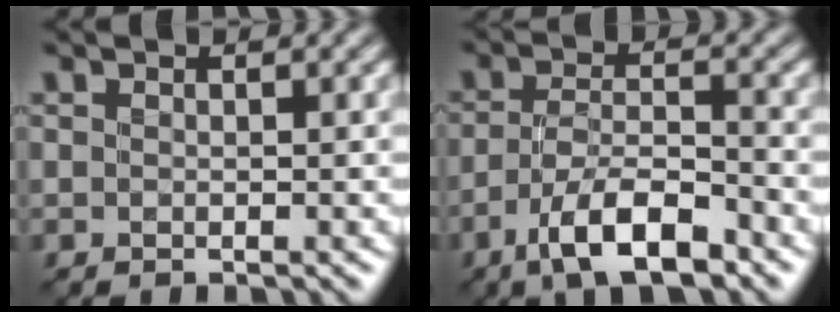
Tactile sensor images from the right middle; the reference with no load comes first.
{"total": 6.4, "force": [-4.1, 1.8, 4.5], "torque": [-0.083, 0.004, -0.076]}